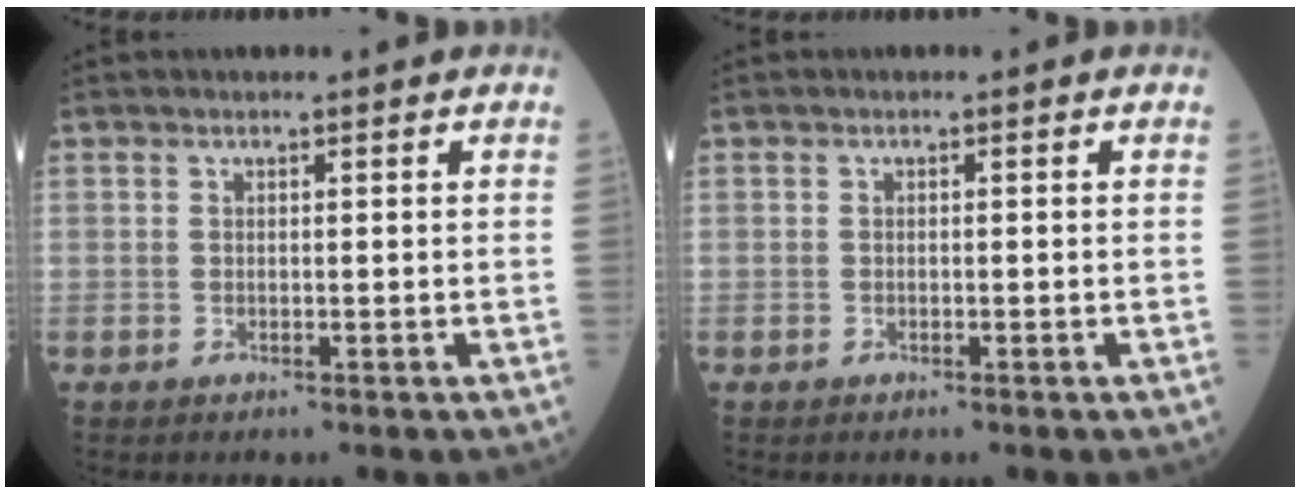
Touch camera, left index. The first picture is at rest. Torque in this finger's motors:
{"motor_torque": [0.00, 0.00, 0.00, 0.00]}